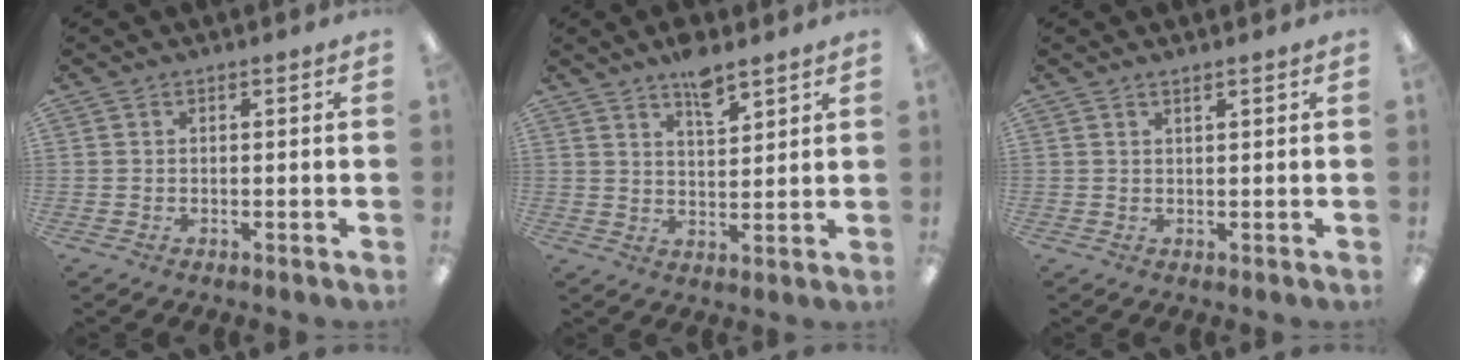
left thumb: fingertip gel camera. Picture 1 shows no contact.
{"total": 6.9, "force": [5.4, 2.2, 3.7], "torque": [-0.054, -0.032, 0.092]}
{"total": 1.2, "force": [1.0, 0.0, 0.7], "torque": [-0.016, -0.001, 0.017]}